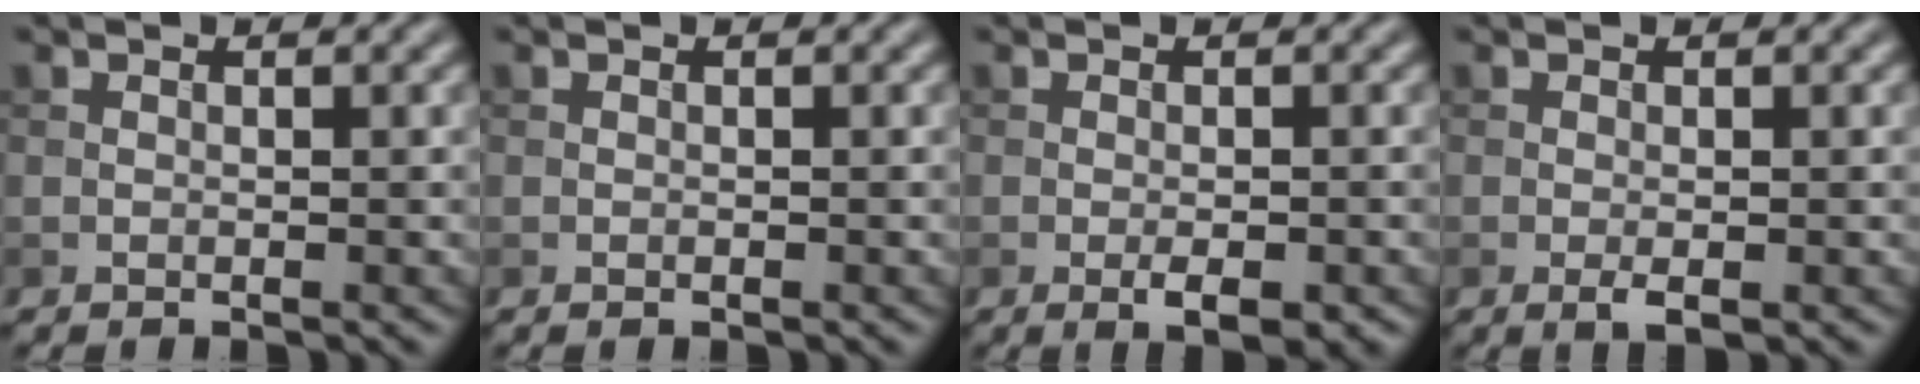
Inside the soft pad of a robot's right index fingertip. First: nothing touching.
{"total": 0.0}
{"total": 2.5, "force": [-1.1, 0.9, 2.0], "torque": [-0.032, -0.004, -0.014]}
{"total": 1.3, "force": [-0.5, 0.4, 1.2], "torque": [-0.023, -0.005, -0.008]}